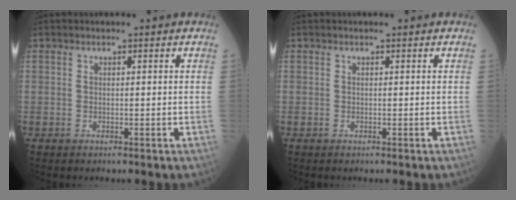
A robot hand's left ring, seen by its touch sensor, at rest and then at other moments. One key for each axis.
{"total": 0.0}